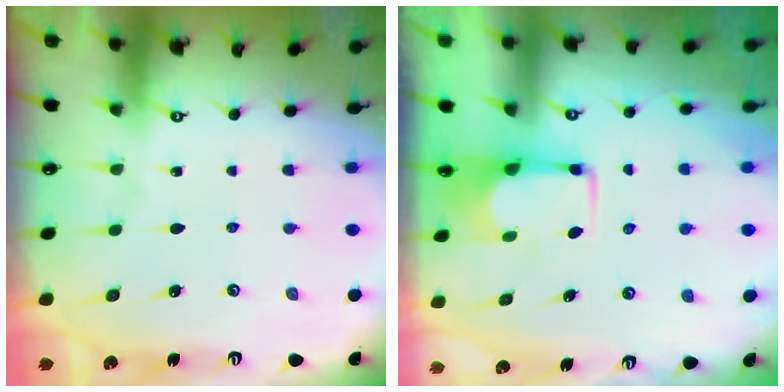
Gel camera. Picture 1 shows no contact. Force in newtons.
{"total": 1.8, "press": 1.6, "slide": 0.8}